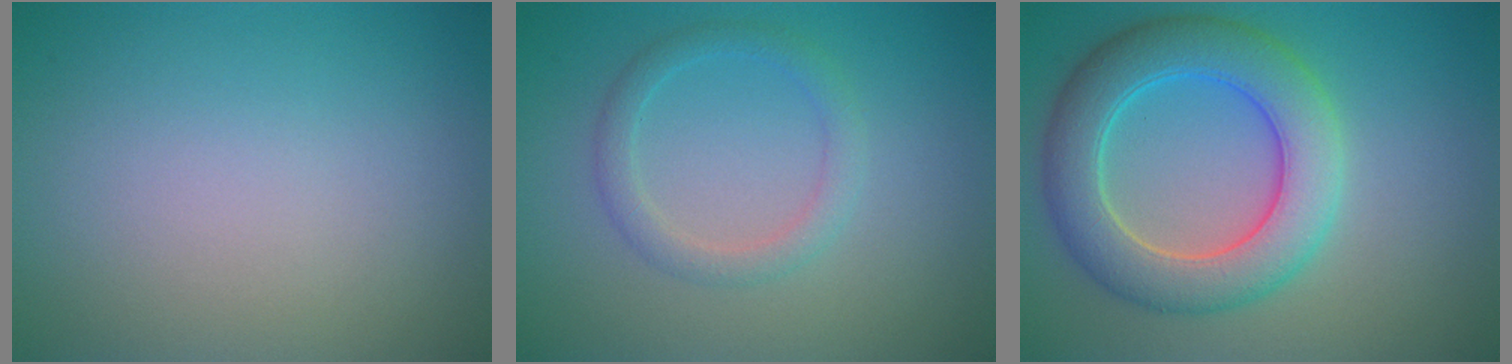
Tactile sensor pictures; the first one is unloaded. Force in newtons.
{"total": 2.1, "press": 2.1, "slide": 0.1}
{"total": 7.1, "press": 7.1, "slide": 0.3}